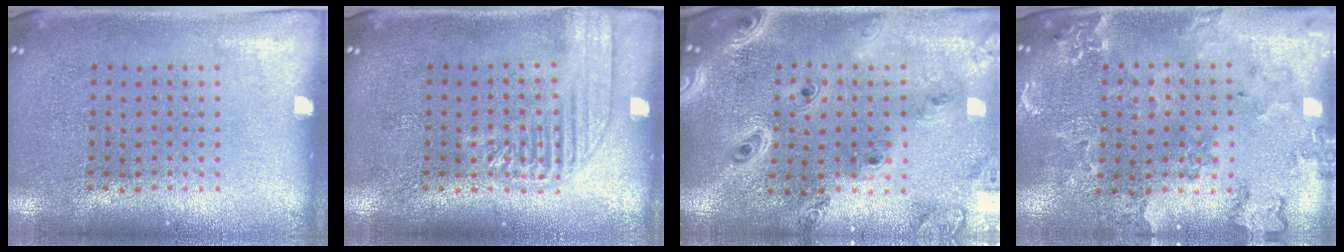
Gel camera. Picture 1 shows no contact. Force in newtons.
{"total": 2.4, "press": 2.4, "slide": 0.3}
{"total": 2.3, "press": 2.1, "slide": 1.0}
{"total": 0.9, "press": 0.9, "slide": 0.2}